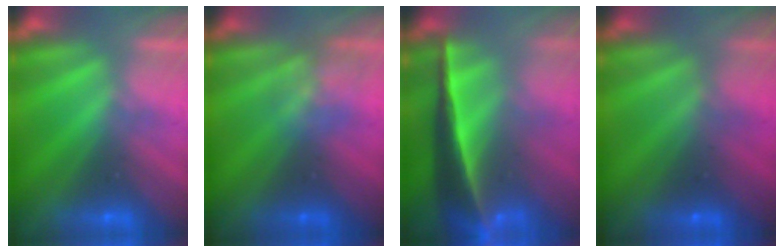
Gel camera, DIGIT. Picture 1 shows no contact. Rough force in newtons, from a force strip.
{"total": 2.8}
{"total": 7.4}
{"total": 1.8}